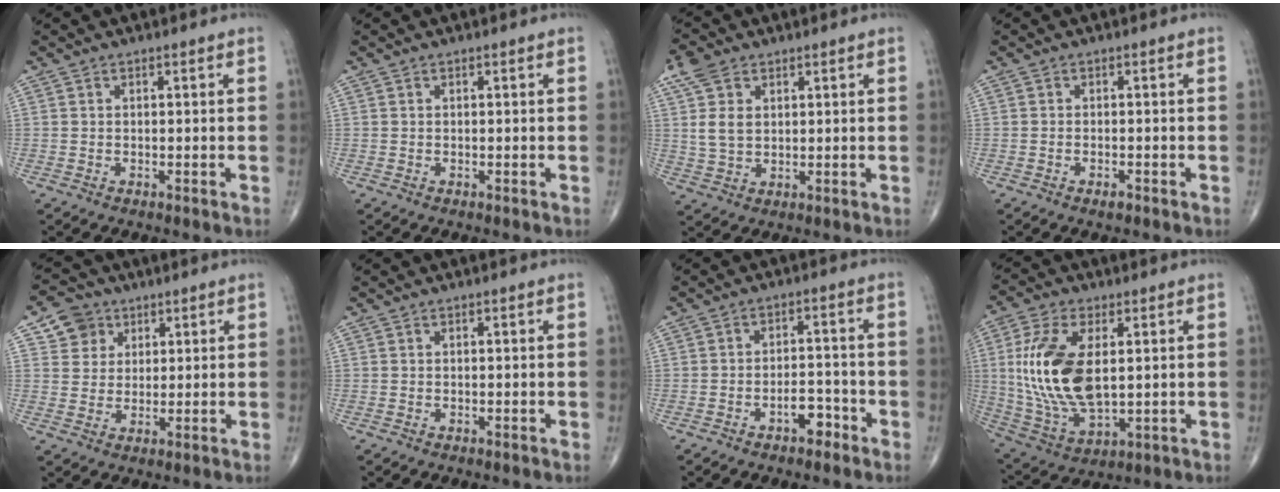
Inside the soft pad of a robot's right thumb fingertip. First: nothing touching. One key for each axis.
{"total": 0.0}
{"total": 7.4, "fx": 3.0, "fy": 4.9, "fz": 4.7, "tx": -0.094, "ty": -0.002, "tz": 0.062}
{"total": 1.3, "fx": -0.8, "fy": 0.5, "fz": 0.8, "tx": -0.017, "ty": 0.002, "tz": -0.015}
{"total": 6.4, "fx": 2.9, "fy": 5.6, "fz": 1.2, "tx": 0.009, "ty": -0.008, "tz": 0.048}
{"total": 0.0}
{"total": 5.2, "fx": -2.9, "fy": 2.7, "fz": 3.3, "tx": -0.030, "ty": 0.026, "tz": -0.043}
{"total": 17.5, "fx": 2.3, "fy": 8.9, "fz": 14.9, "tx": -0.307, "ty": -0.017, "tz": 0.054}